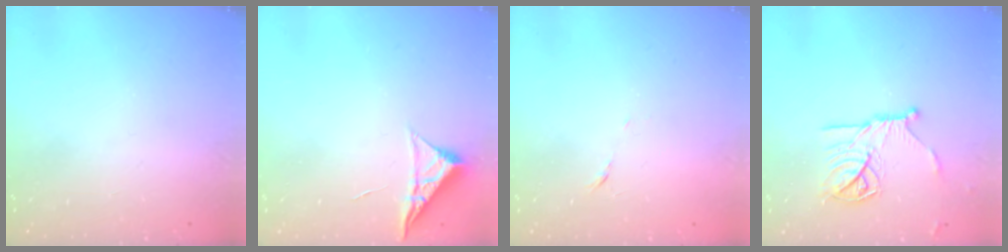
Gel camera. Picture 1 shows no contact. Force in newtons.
{"total": 4.7, "press": 4.7, "slide": 0.7}
{"total": 3.9, "press": 3.8, "slide": 0.9}
{"total": 14.3, "press": 14.2, "slide": 0.5}